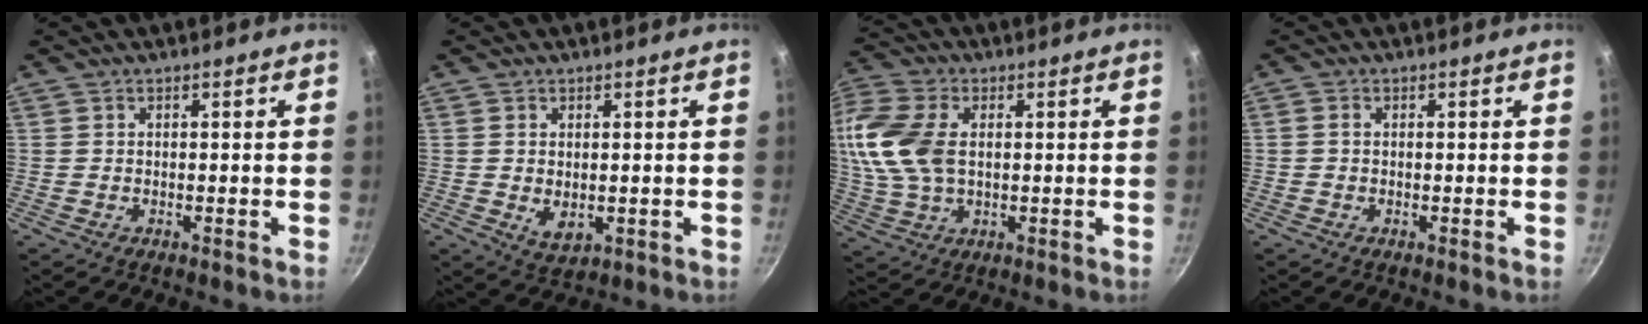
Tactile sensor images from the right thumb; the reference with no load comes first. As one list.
[{"total": 4.3, "force": [-0.1, 2.8, 3.2], "torque": [-0.053, -0.013, 0.007]}, {"total": 14.7, "force": [1.8, 9.4, 11.1], "torque": [-0.233, 0.011, 0.029]}, {"total": 0.9, "force": [0.0, 0.7, 0.5], "torque": [-0.010, 0.005, -0.002]}]